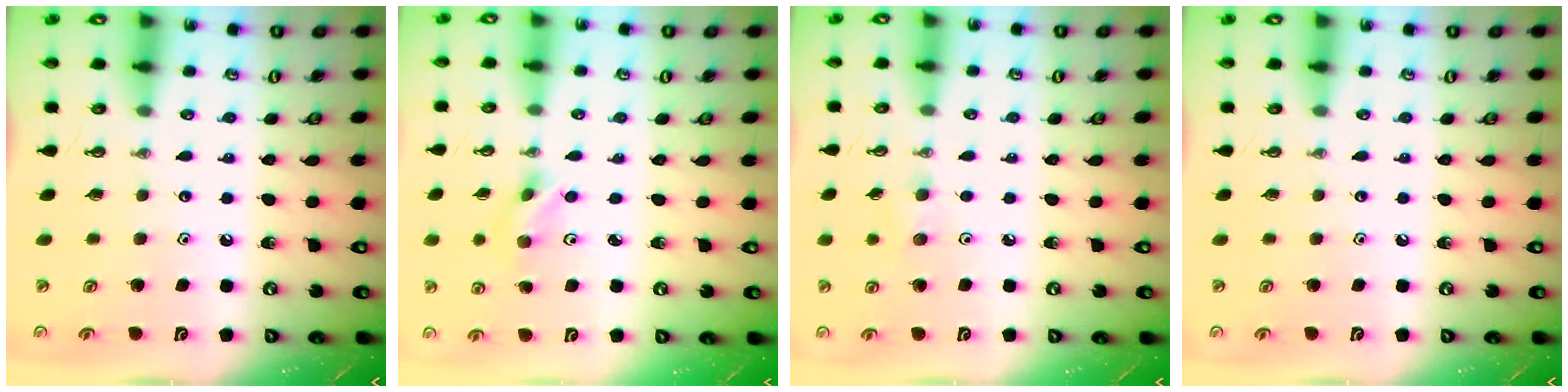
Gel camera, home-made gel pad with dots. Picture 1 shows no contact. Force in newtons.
{"total": 3.6, "press": 2.9, "slide": 2.1}
{"total": 5.0, "press": 4.8, "slide": 1.4}
{"total": 1.0, "press": 0.0, "slide": 1.0}